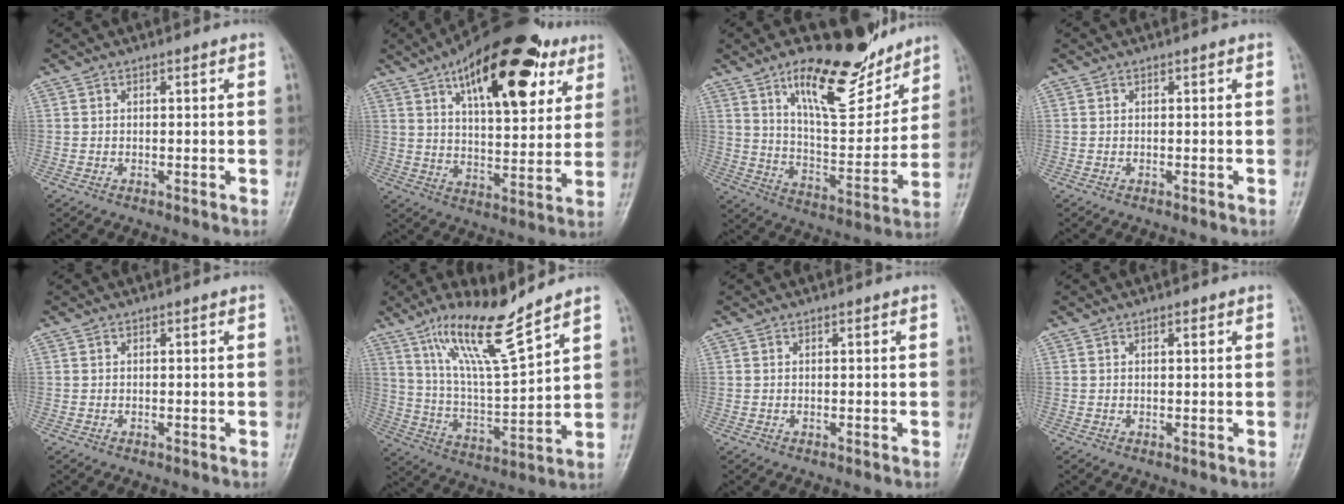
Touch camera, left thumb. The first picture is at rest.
{"total": 24.7, "force": [12.1, 10.8, 18.6], "torque": [-0.246, -0.021, 0.185]}
{"total": 19.7, "force": [13.3, 7.2, 12.7], "torque": [-0.148, -0.082, 0.223]}
{"total": 0.0}
{"total": 0.0}
{"total": 14.5, "force": [10.4, 1.9, 9.9], "torque": [-0.176, -0.064, 0.203]}
{"total": 0.0}
{"total": 0.9, "force": [0.5, 0.3, 0.7], "torque": [-0.011, 0.000, 0.007]}